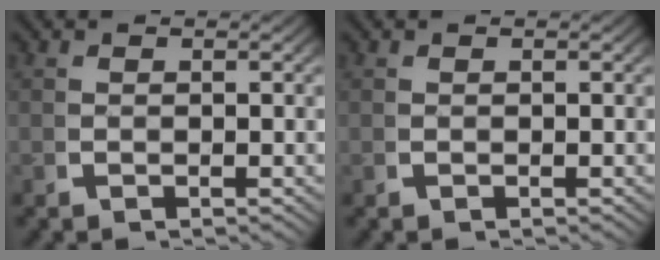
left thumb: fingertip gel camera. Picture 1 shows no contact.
{"total": 0.0}